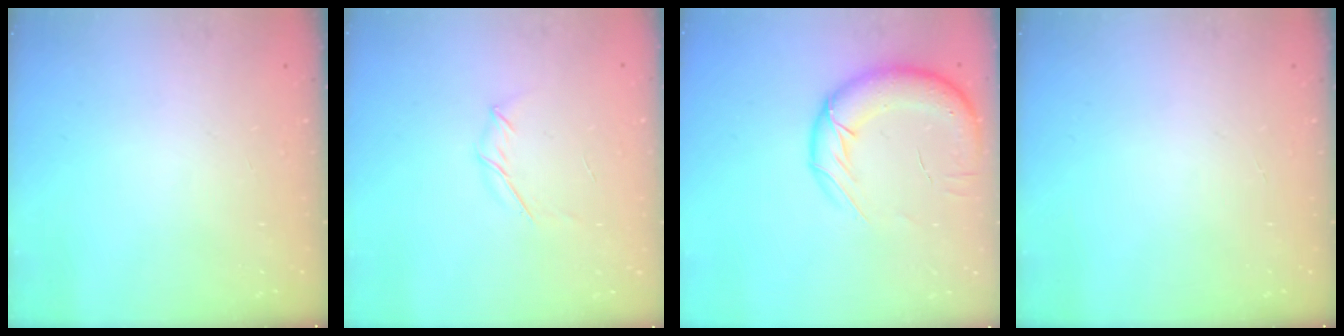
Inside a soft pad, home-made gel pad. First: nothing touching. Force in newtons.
{"total": 3.8, "press": 3.7, "slide": 0.9}
{"total": 17.6, "press": 17.3, "slide": 3.5}
{"total": 0.0}